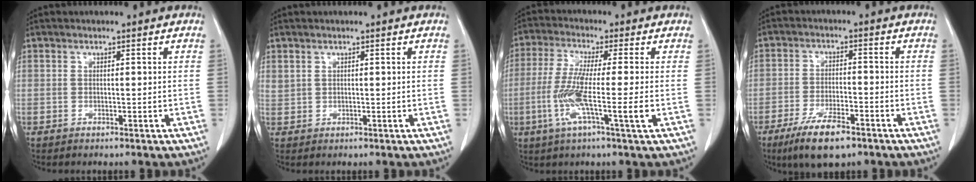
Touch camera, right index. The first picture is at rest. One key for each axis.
{"total": 1.3, "fx": 1.0, "fy": 0.8, "fz": 0.3, "tx": -0.006, "ty": 0.009, "tz": 0.023}
{"total": 9.9, "fx": -2.4, "fy": -0.4, "fz": 9.6, "tx": -0.189, "ty": -0.019, "tz": -0.052}
{"total": 8.5, "fx": -5.5, "fy": 2.3, "fz": 6.0, "tx": -0.113, "ty": -0.012, "tz": -0.094}